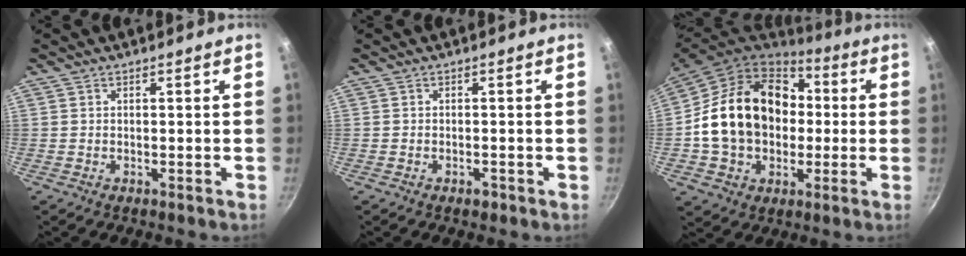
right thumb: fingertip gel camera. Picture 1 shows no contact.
{"total": 1.5, "force": [-0.9, 0.8, 0.9], "torque": [-0.014, 0.006, -0.010]}
{"total": 21.9, "force": [1.0, 17.0, 13.9], "torque": [-0.223, 0.042, 0.021]}